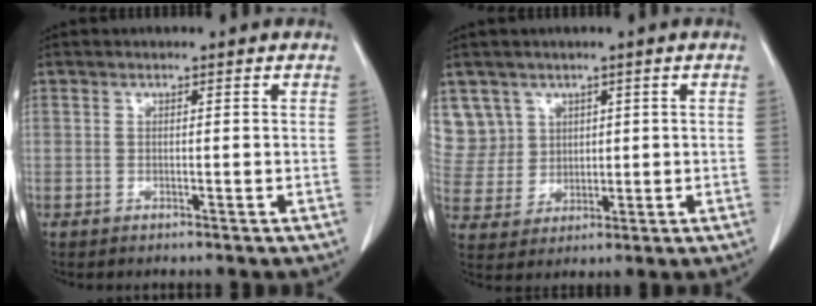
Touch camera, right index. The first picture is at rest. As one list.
[{"total": 7.4, "force": [3.7, 6.5, -0.2], "torque": [-0.001, 0.020, 0.090]}]